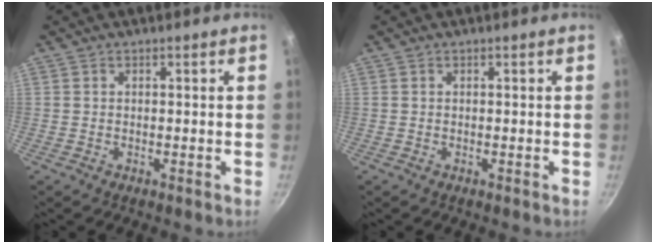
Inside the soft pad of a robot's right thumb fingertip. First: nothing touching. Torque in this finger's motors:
{"motor_torque": [-0.06, 0.04, 0.26, 0.07, 0.04]}